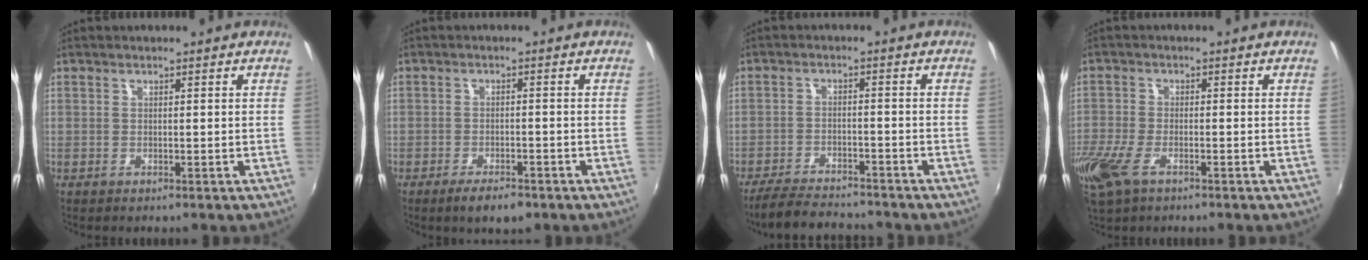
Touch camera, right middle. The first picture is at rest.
{"total": 5.1, "force": [-3.6, 1.9, 3.1], "torque": [-0.070, -0.011, -0.060]}
{"total": 10.4, "force": [-9.5, 2.2, 3.8], "torque": [-0.101, -0.014, -0.154]}
{"total": 9.8, "force": [-5.6, 4.5, 6.6], "torque": [-0.165, -0.032, -0.112]}